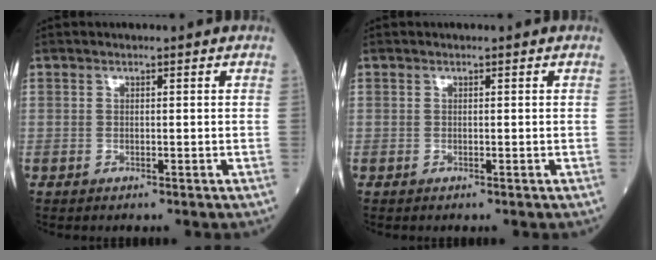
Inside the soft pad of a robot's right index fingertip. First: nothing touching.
{"total": 0.0}